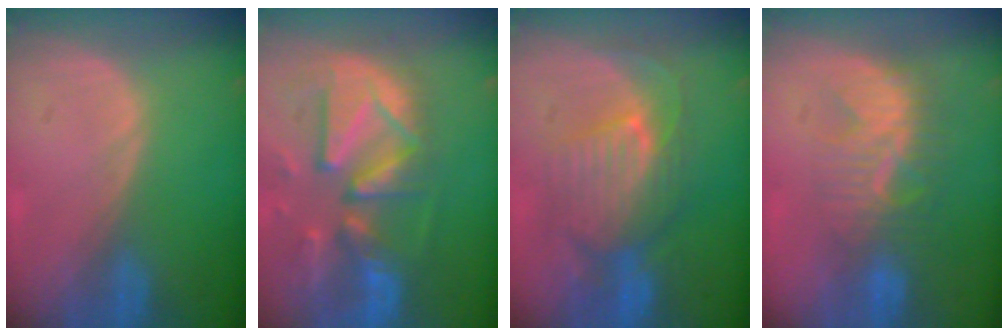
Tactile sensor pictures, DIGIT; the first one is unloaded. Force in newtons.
{"total": 13.2, "press": 11.4, "slide": 6.6}
{"total": 9.1, "press": 8.7, "slide": 2.6}
{"total": 8.1, "press": 7.9, "slide": 1.8}